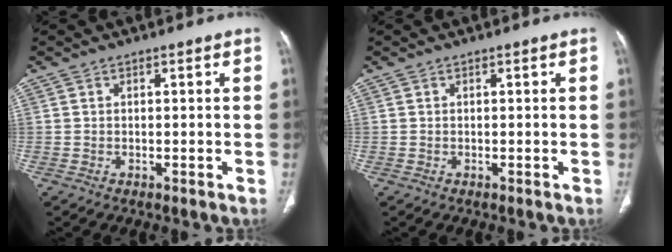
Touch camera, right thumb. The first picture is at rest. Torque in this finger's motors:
{"motor_torque": [0.00, 0.00, 0.00, 0.00, 0.00]}